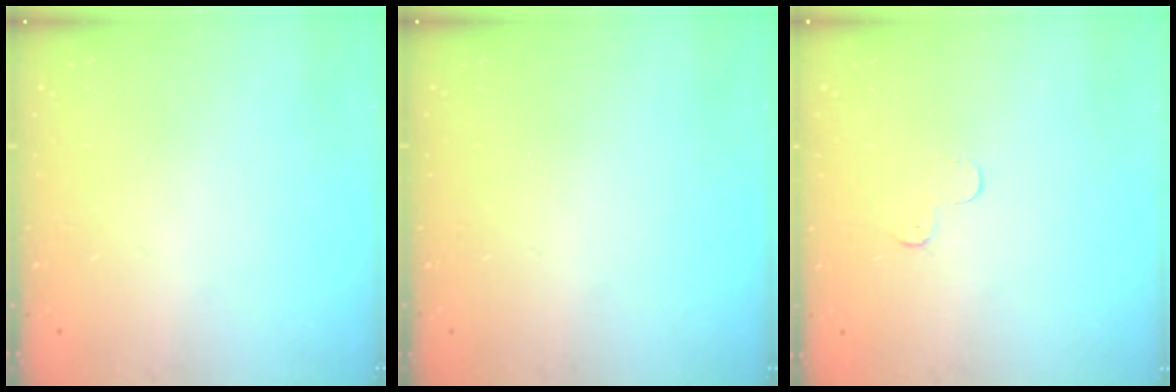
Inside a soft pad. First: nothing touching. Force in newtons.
{"total": 0.0}
{"total": 3.2, "press": 3.2, "slide": 0.3}